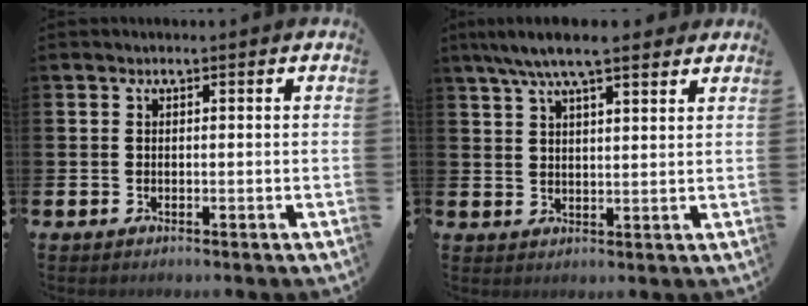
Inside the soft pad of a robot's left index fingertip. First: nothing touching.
{"total": 7.2, "force": [6.2, 1.3, 3.5], "torque": [-0.081, -0.012, 0.112]}